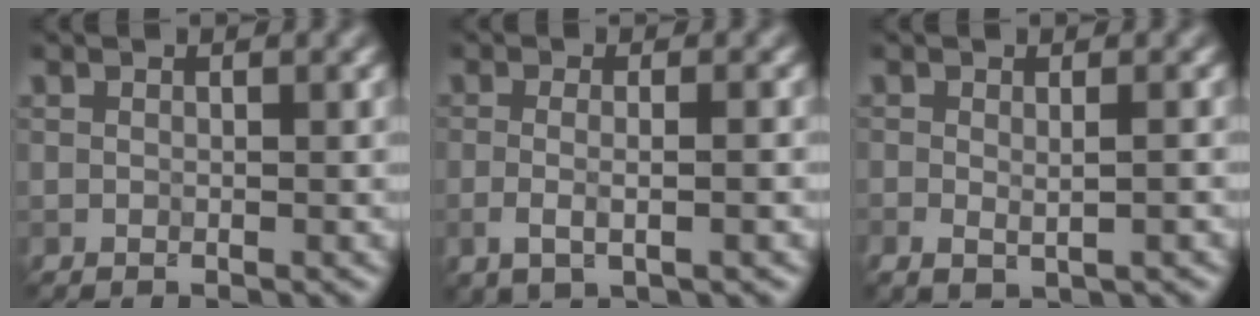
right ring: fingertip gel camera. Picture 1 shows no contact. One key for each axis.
{"total": 3.1, "fx": -0.5, "fy": 1.1, "fz": 2.9, "tx": -0.045, "ty": -0.005, "tz": -0.010}
{"total": 1.7, "fx": -0.2, "fy": 0.7, "fz": 1.5, "tx": -0.031, "ty": -0.010, "tz": 0.002}